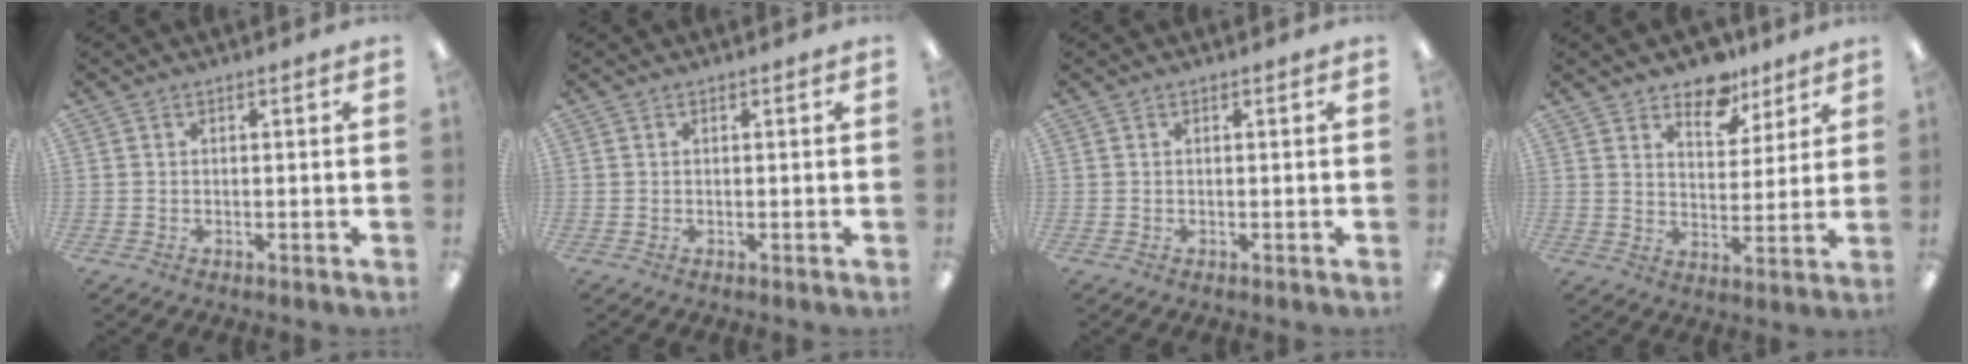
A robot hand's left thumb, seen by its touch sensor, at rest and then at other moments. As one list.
[{"total": 0.0}, {"total": 0.0}, {"total": 10.1, "force": [7.9, 5.5, 3.2], "torque": [-0.036, -0.051, 0.143]}]